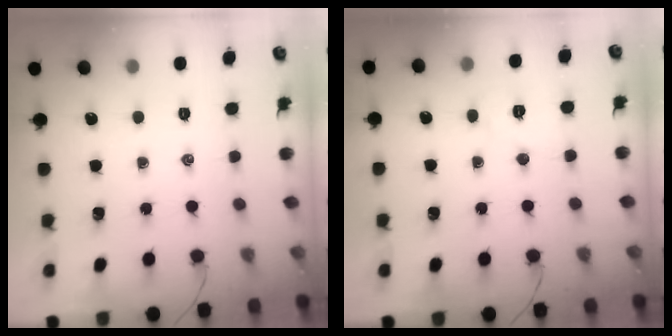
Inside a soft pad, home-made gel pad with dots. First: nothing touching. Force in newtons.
{"total": 5.7, "press": 5.6, "slide": 1.1}